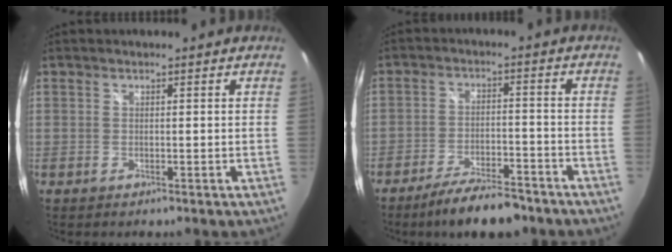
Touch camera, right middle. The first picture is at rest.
{"total": 11.1, "force": [-9.1, 2.9, 5.7], "torque": [-0.115, -0.008, -0.143]}